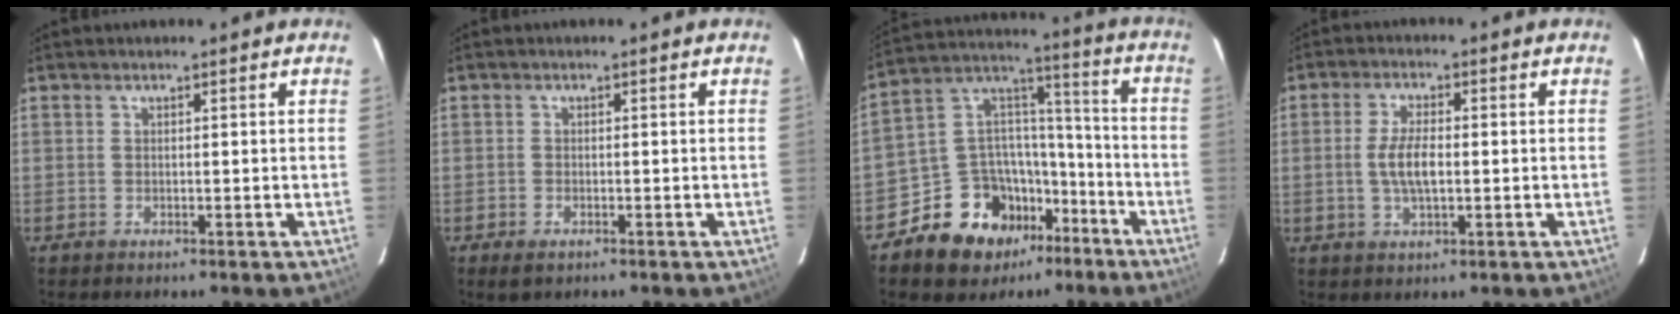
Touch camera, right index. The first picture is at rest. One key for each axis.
{"total": 1.9, "fx": -1.2, "fy": 1.0, "fz": 1.1, "tx": -0.021, "ty": -0.007, "tz": -0.022}
{"total": 16.5, "fx": -10.6, "fy": 11.4, "fz": 5.5, "tx": -0.126, "ty": 0.068, "tz": -0.162}
{"total": 5.5, "fx": -0.4, "fy": 2.1, "fz": 5.1, "tx": -0.100, "ty": 0.001, "tz": -0.006}